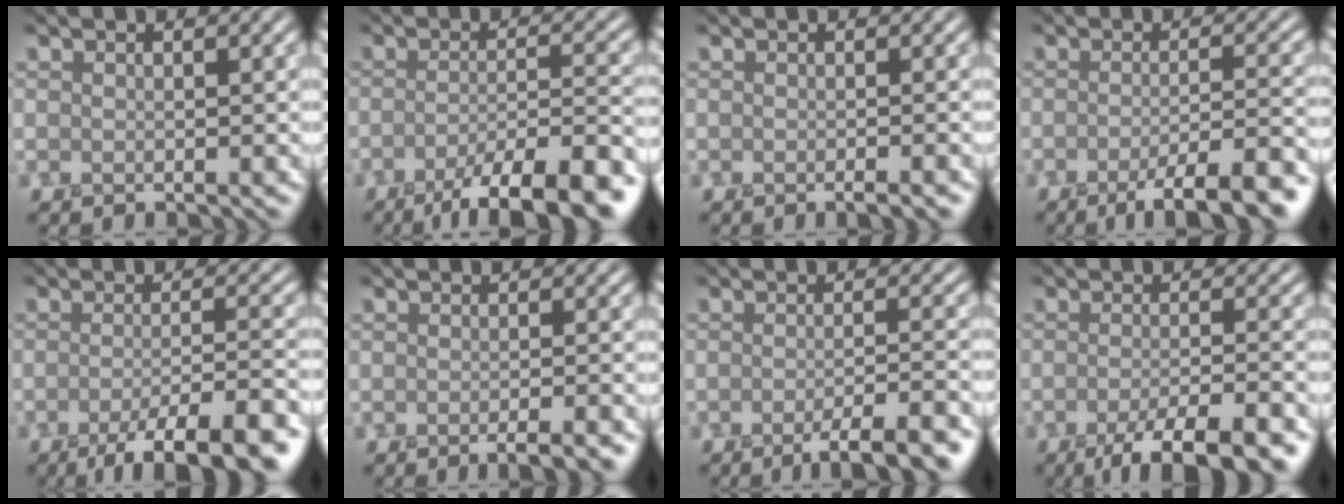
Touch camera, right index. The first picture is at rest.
{"total": 9.4, "force": [-5.8, 2.2, 7.0], "torque": [-0.094, 0.002, -0.091]}
{"total": 1.2, "force": [-0.6, 0.2, 1.1], "torque": [-0.009, -0.002, -0.010]}
{"total": 6.9, "force": [-3.9, 1.5, 5.5], "torque": [-0.076, 0.003, -0.061]}
{"total": 8.1, "force": [-4.7, 1.8, 6.3], "torque": [-0.085, -0.002, -0.074]}
{"total": 2.7, "force": [-1.6, 0.6, 2.2], "torque": [-0.019, 0.001, -0.026]}
{"total": 5.4, "force": [-3.1, 1.2, 4.3], "torque": [-0.055, 0.001, -0.049]}
{"total": 6.8, "force": [-4.1, 1.6, 5.2], "torque": [-0.075, -0.002, -0.067]}